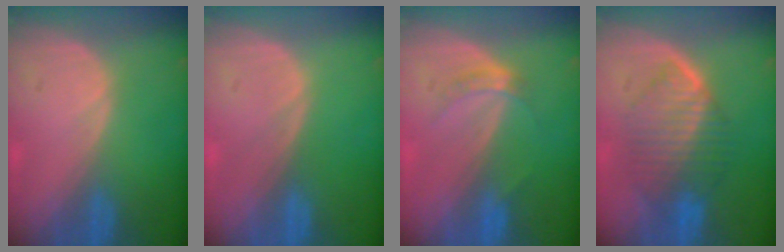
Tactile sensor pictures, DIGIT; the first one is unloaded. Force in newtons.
{"total": 0.0}
{"total": 2.8, "press": 2.5, "slide": 1.3}
{"total": 7.3, "press": 7.3, "slide": 0.2}